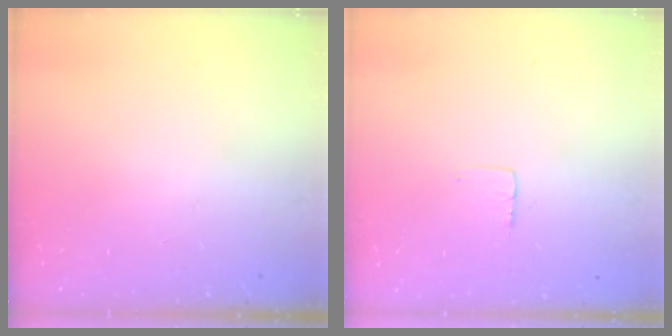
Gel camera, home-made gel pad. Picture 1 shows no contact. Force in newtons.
{"total": 3.0, "press": 3.0, "slide": 0.2}